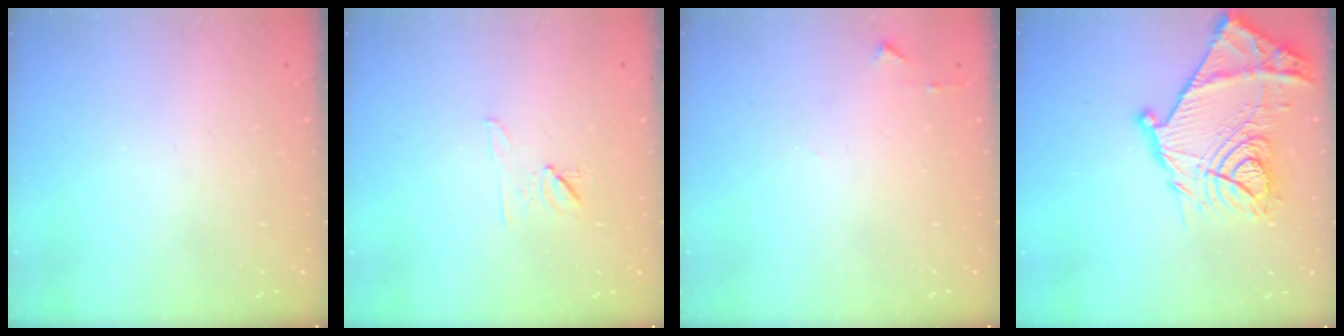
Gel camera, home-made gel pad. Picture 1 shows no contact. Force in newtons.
{"total": 6.7, "press": 6.6, "slide": 1.1}
{"total": 5.1, "press": 5.1, "slide": 0.6}
{"total": 22.8, "press": 22.7, "slide": 1.7}